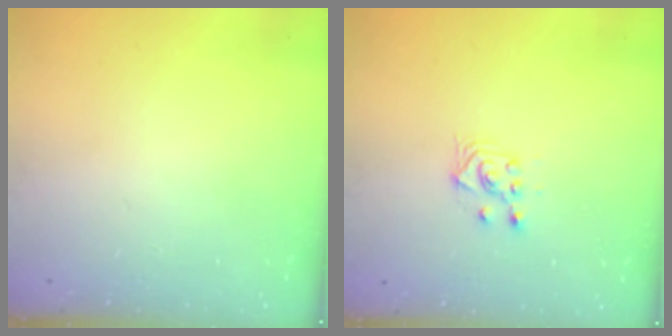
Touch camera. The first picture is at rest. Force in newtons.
{"total": 3.6, "press": 3.5, "slide": 0.9}